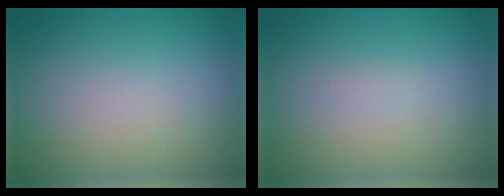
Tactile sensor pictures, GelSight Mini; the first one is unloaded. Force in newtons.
{"total": 0.6, "press": 0.6, "slide": 0.0}